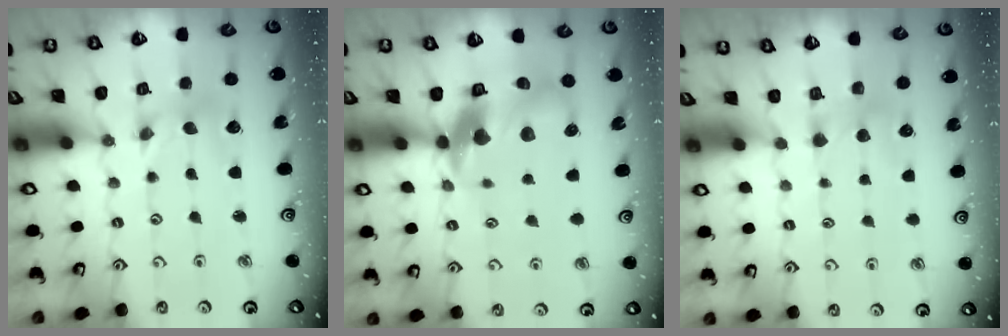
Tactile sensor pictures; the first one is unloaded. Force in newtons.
{"total": 13.7, "press": 13.6, "slide": 2.1}
{"total": 3.4, "press": 3.3, "slide": 0.4}